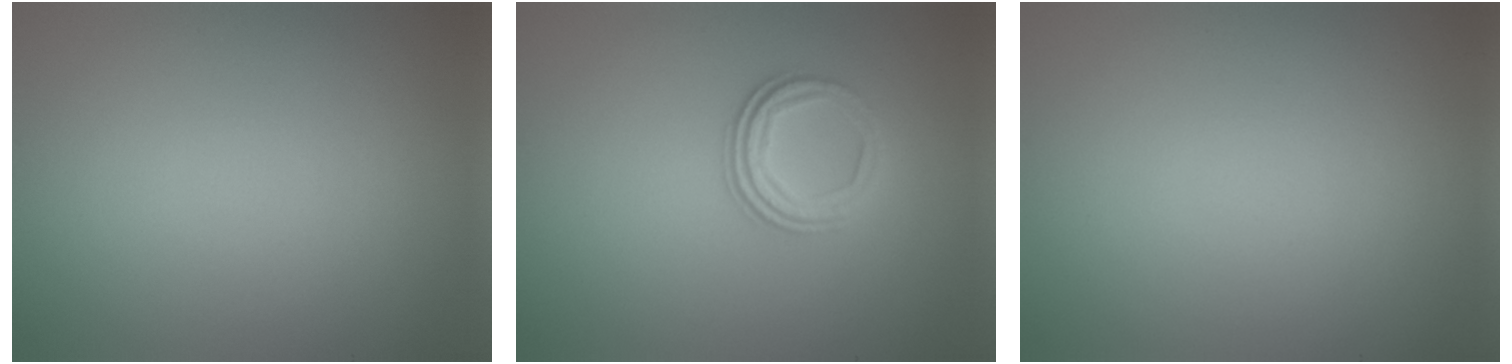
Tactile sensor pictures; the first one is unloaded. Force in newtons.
{"total": 2.9, "press": 2.3, "slide": 1.7}
{"total": 0.0}